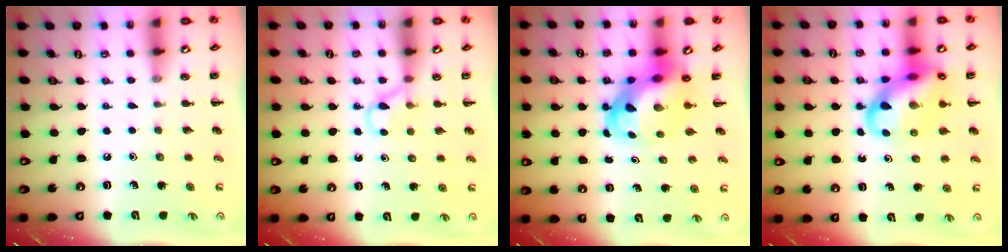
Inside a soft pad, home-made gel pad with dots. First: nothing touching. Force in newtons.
{"total": 3.9, "press": 3.7, "slide": 1.4}
{"total": 6.5, "press": 6.2, "slide": 1.8}
{"total": 15.3, "press": 15.0, "slide": 3.0}